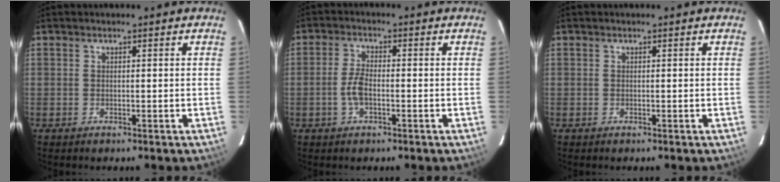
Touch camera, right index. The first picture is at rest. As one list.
[{"total": 4.1, "force": [-1.3, 1.8, 3.5], "torque": [-0.079, 0.002, -0.023]}, {"total": 0.0}]